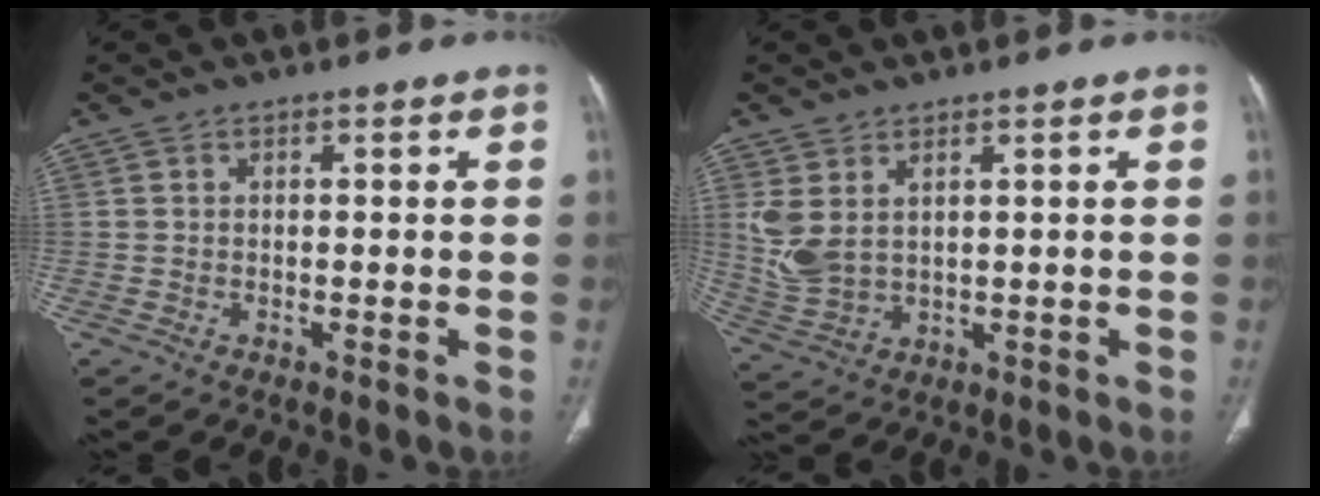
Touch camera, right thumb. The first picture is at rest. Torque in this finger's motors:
{"motor_torque": [-0.10, 0.27, 0.56, 0.56, 0.23]}